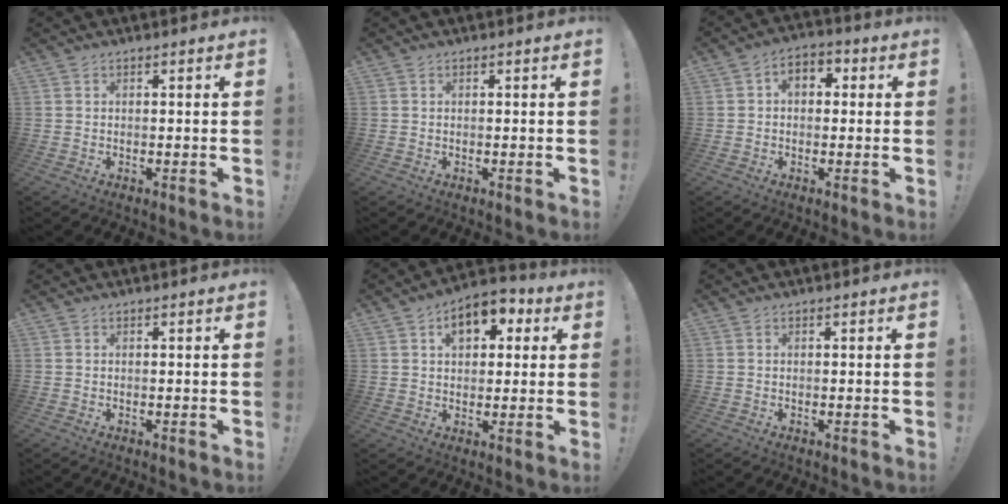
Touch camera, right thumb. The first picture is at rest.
{"total": 0.0}
{"total": 4.9, "force": [0.0, 3.8, 3.1], "torque": [-0.050, 0.008, 0.001]}
{"total": 0.0}
{"total": 9.7, "force": [3.9, 6.5, 6.1], "torque": [-0.077, -0.011, 0.068]}
{"total": 0.0}